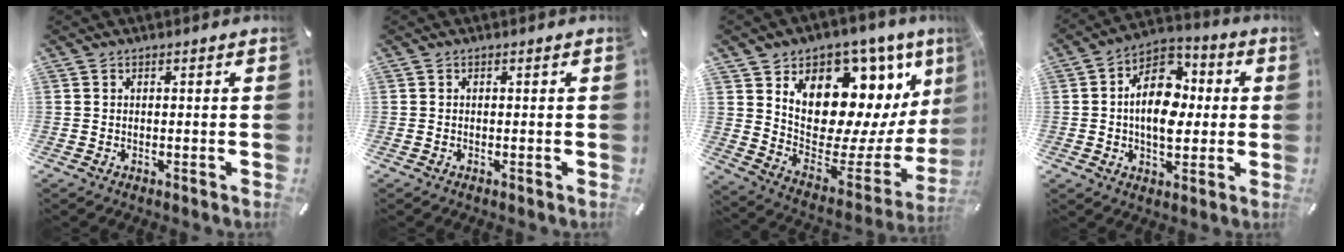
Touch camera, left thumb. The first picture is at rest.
{"total": 0.0}
{"total": 15.9, "force": [6.7, 10.9, 9.4], "torque": [-0.146, -0.081, 0.123]}
{"total": 14.0, "force": [0.2, 9.9, 9.9], "torque": [-0.163, 0.003, 0.003]}